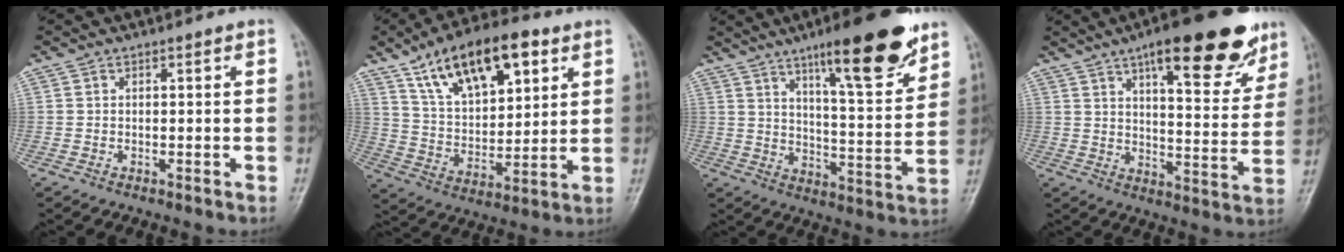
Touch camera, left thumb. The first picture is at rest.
{"total": 18.4, "force": [9.7, 8.6, 13.1], "torque": [-0.176, -0.029, 0.172]}
{"total": 18.2, "force": [11.5, 3.9, 13.5], "torque": [-0.171, -0.063, 0.179]}
{"total": 20.5, "force": [12.5, 6.4, 14.8], "torque": [-0.168, -0.045, 0.180]}